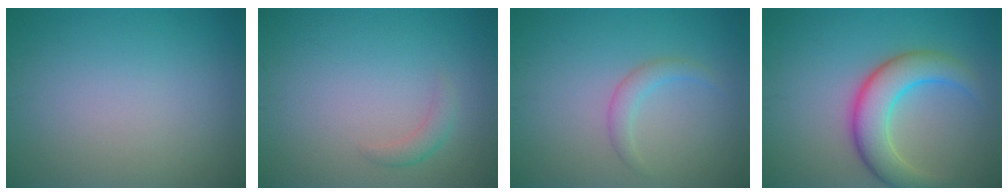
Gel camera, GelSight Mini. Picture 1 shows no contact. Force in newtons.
{"total": 1.4, "press": 1.4, "slide": 0.0}
{"total": 1.7, "press": 1.7, "slide": 0.1}
{"total": 6.0, "press": 6.0, "slide": 0.2}